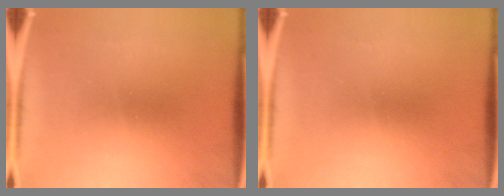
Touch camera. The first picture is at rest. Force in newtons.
{"total": 0.0}